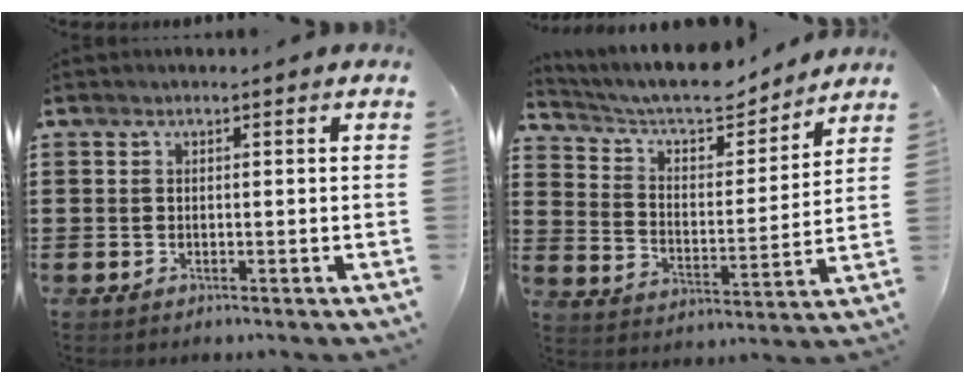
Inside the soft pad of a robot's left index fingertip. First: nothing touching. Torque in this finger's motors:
{"motor_torque": [1.08, -1.06, 0.28, 0.07]}